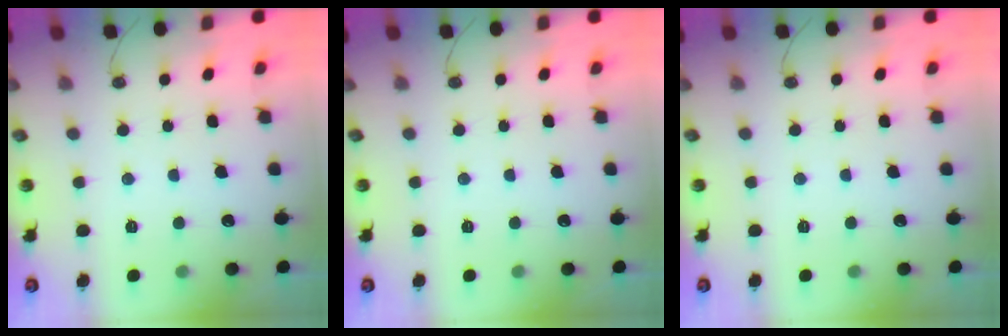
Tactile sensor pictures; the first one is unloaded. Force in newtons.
{"total": 0.0}
{"total": 0.0}